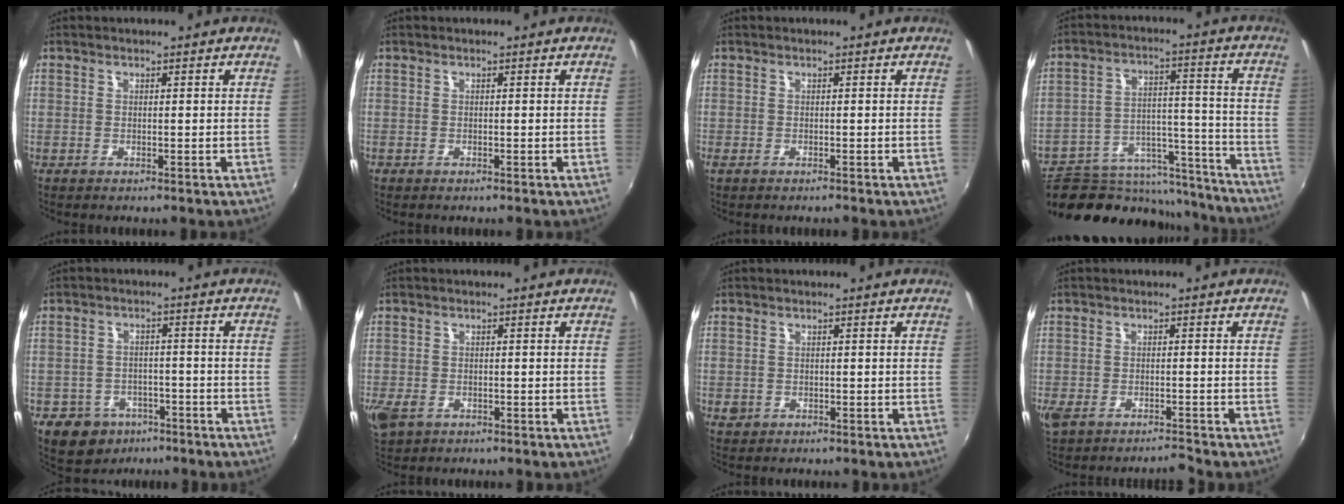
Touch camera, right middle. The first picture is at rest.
{"total": 0.0}
{"total": 0.6, "force": [-0.4, 0.1, 0.4], "torque": [-0.009, 0.000, -0.007]}
{"total": 20.5, "force": [-16.9, 9.7, 6.4], "torque": [-0.121, 0.048, -0.215]}
{"total": 9.4, "force": [-5.5, 7.1, 2.8], "torque": [-0.081, 0.013, -0.070]}
{"total": 6.0, "force": [-2.7, 4.0, 3.6], "torque": [-0.085, -0.020, -0.048]}
{"total": 1.9, "force": [-0.3, 1.7, 0.7], "torque": [-0.012, -0.002, -0.003]}
{"total": 3.8, "force": [-3.2, 1.0, 1.9], "torque": [-0.052, -0.016, -0.063]}